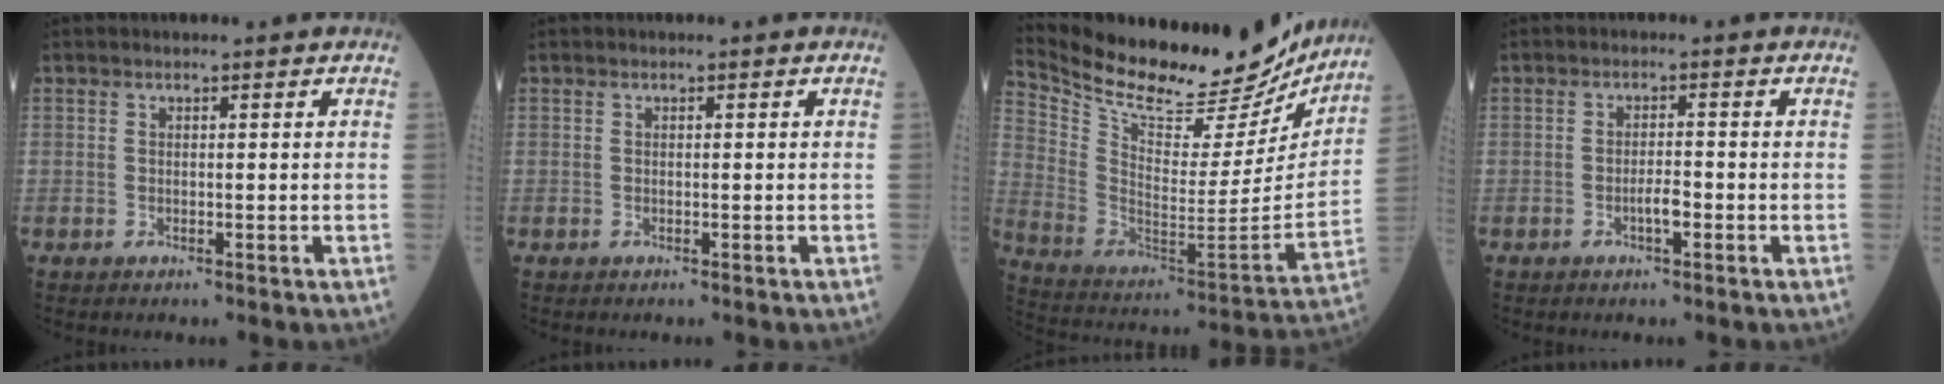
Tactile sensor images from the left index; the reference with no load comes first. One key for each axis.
{"total": 0.0}
{"total": 25.3, "fx": 22.8, "fy": 6.0, "fz": 9.0, "tx": -0.167, "ty": -0.051, "tz": 0.341}
{"total": 2.1, "fx": -1.2, "fy": 0.3, "fz": 1.7, "tx": -0.027, "ty": -0.001, "tz": -0.022}